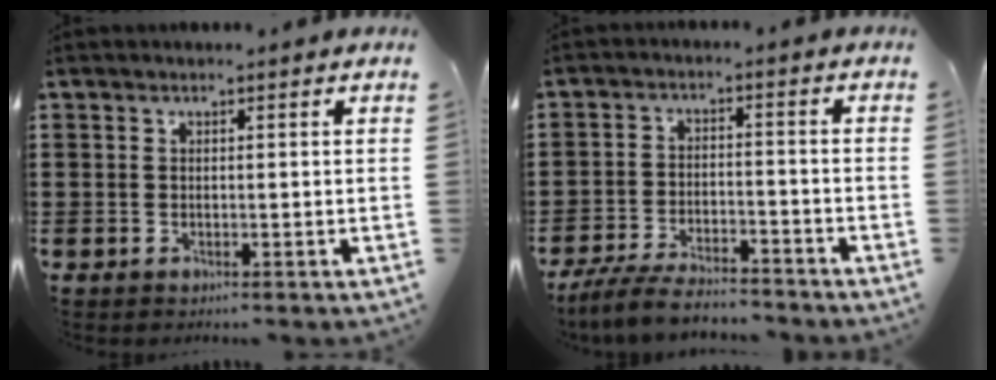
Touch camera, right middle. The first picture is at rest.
{"total": 6.3, "force": [-5.9, 0.9, 2.1], "torque": [-0.050, 0.001, -0.115]}